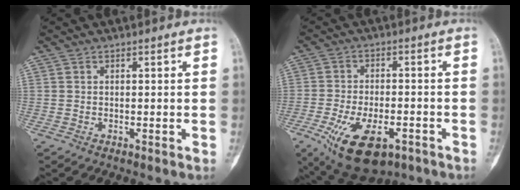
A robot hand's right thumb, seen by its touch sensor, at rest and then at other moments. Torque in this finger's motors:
{"motor_torque": [0.34, 0.57, 0.48, 0.34, 0.16]}